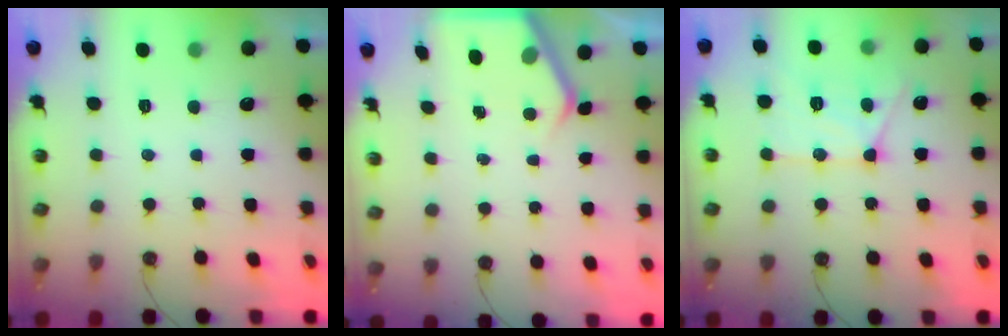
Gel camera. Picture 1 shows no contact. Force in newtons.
{"total": 4.3, "press": 4.2, "slide": 0.5}
{"total": 14.6, "press": 14.5, "slide": 1.4}